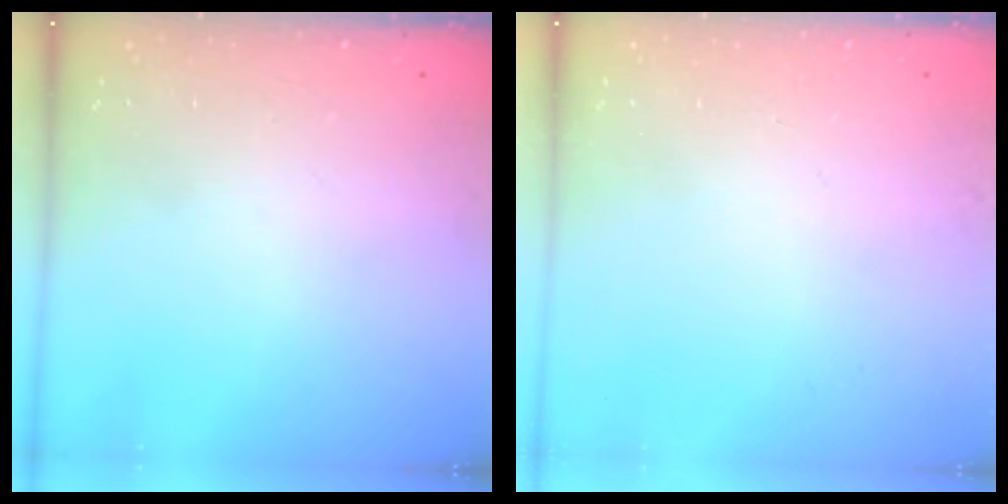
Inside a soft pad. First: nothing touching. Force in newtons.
{"total": 0.0}